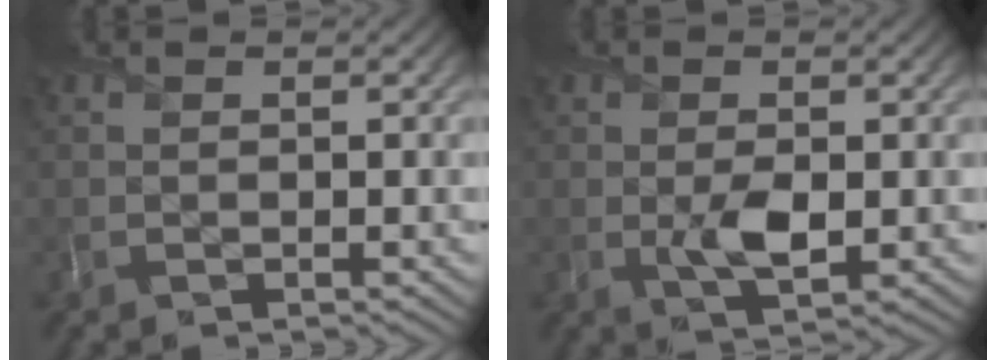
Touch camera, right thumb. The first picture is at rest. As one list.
[{"total": 3.2, "force": [-0.2, 1.8, 2.7], "torque": [-0.054, -0.007, 0.001]}]